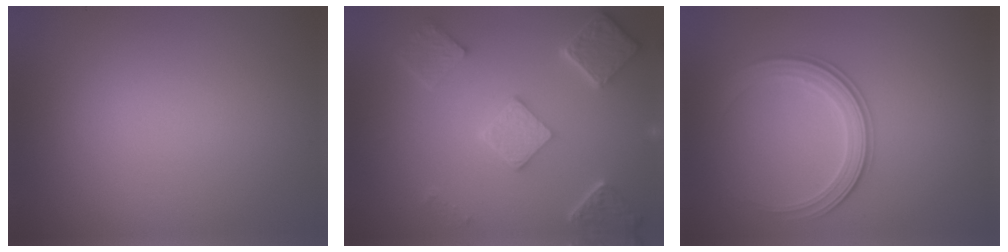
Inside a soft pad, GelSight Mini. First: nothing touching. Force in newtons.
{"total": 5.3, "press": 4.2, "slide": 3.3}
{"total": 2.9, "press": 2.8, "slide": 0.5}